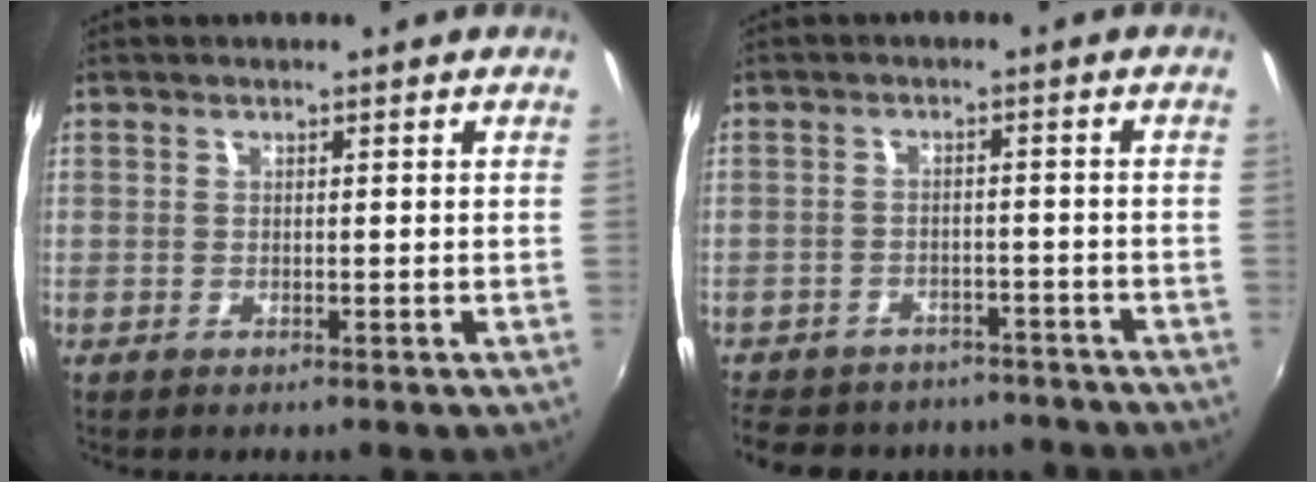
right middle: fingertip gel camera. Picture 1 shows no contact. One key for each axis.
{"total": 16.7, "fx": -14.0, "fy": 7.2, "fz": 5.5, "tx": -0.134, "ty": 0.009, "tz": -0.184}